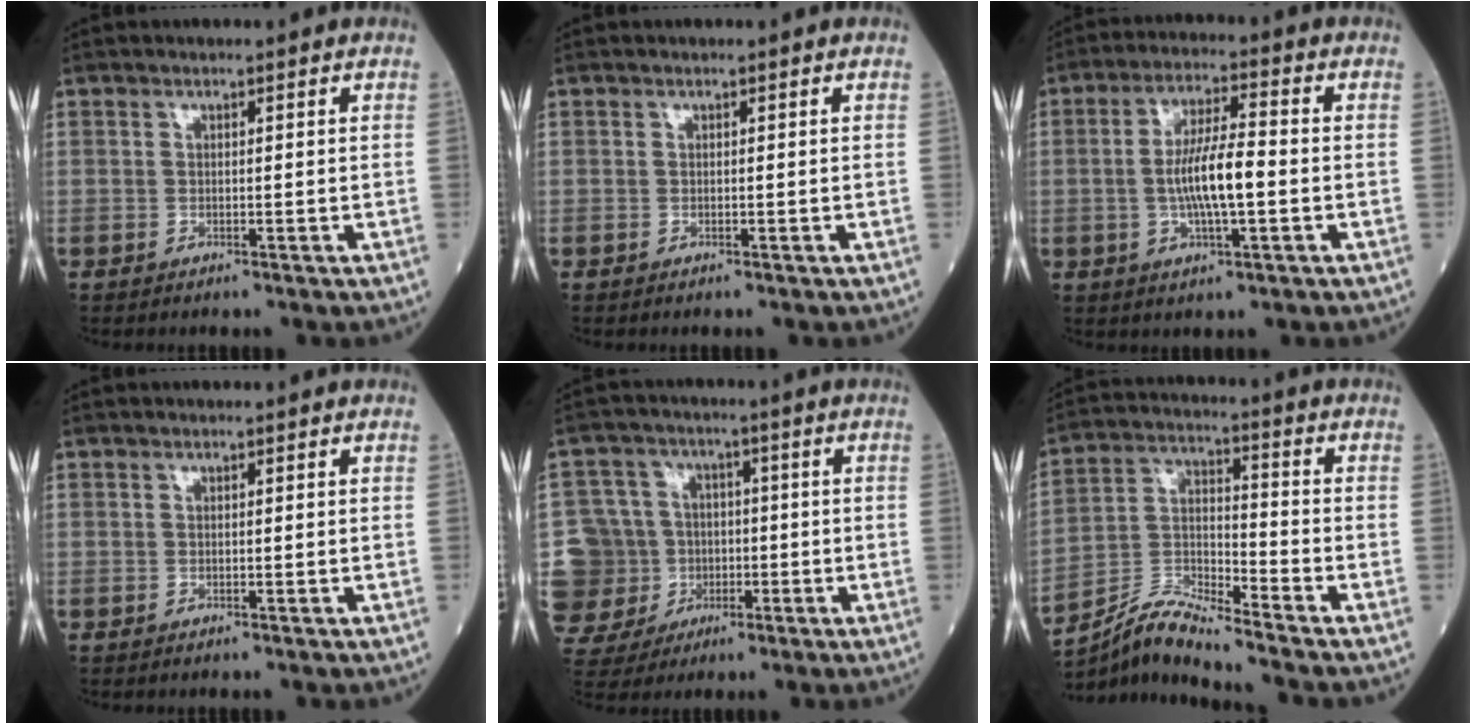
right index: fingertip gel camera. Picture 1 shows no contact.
{"total": 0.0}
{"total": 8.7, "force": [-1.1, 1.4, 8.5], "torque": [-0.162, 0.004, -0.022]}
{"total": 0.0}
{"total": 11.1, "force": [-1.4, 10.7, 2.5], "torque": [-0.083, 0.031, -0.006]}
{"total": 8.5, "force": [-7.9, -0.4, 3.1], "torque": [-0.072, 0.002, -0.150]}